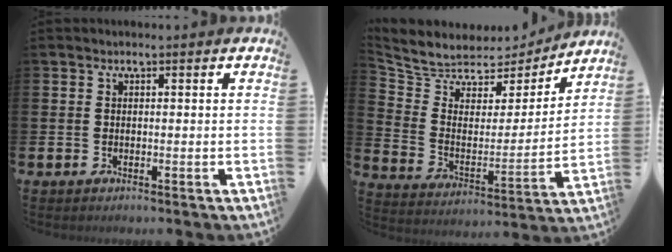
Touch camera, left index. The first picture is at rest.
{"total": 6.8, "force": [6.3, 2.5, 0.4], "torque": [-0.059, -0.053, 0.107]}